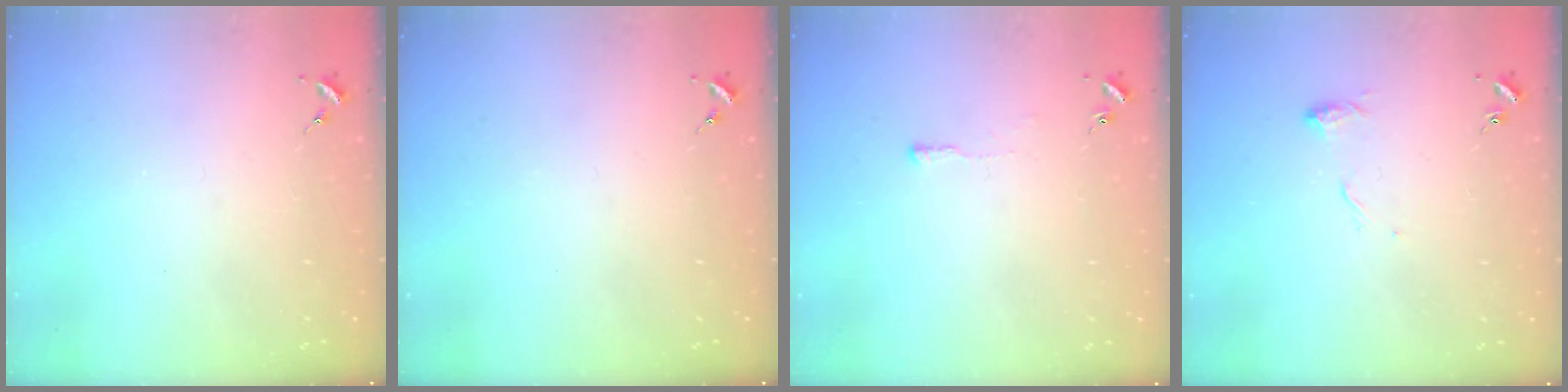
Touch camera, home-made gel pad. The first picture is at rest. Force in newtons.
{"total": 0.0}
{"total": 3.3, "press": 3.2, "slide": 0.6}
{"total": 6.7, "press": 6.7, "slide": 0.4}